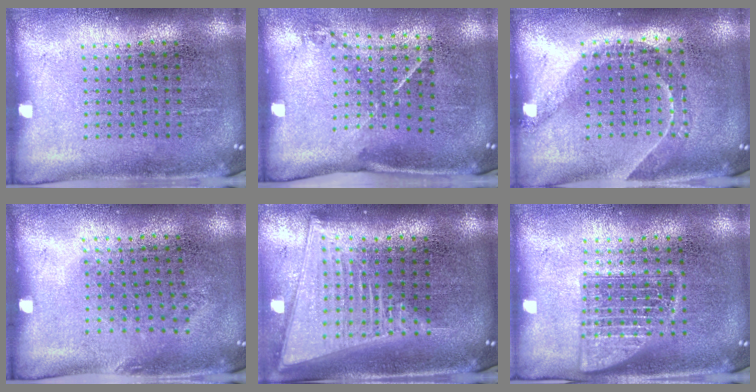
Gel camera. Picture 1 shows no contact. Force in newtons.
{"total": 1.5, "press": 0.9, "slide": 1.1}
{"total": 1.5, "press": 1.3, "slide": 0.9}
{"total": 0.8, "press": 0.6, "slide": 0.5}
{"total": 2.2, "press": 1.8, "slide": 1.2}
{"total": 2.5, "press": 2.5, "slide": 0.4}